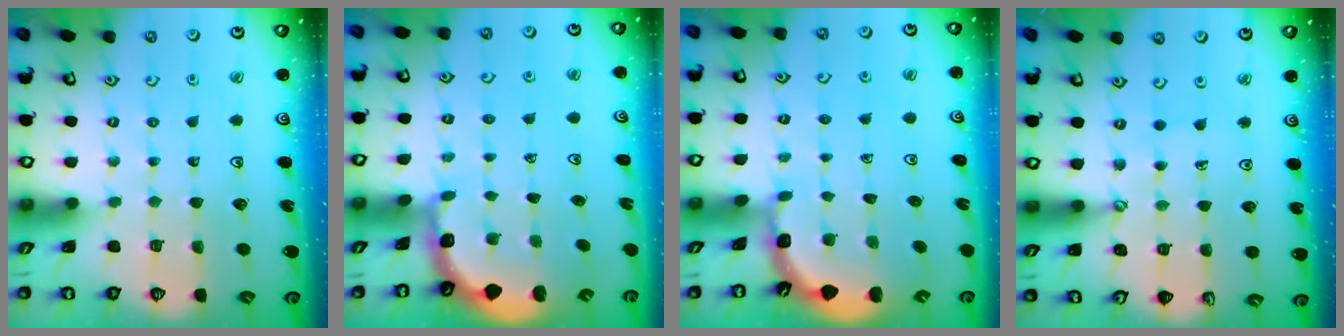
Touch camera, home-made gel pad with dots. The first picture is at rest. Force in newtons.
{"total": 1.8, "press": 1.8, "slide": 0.2}
{"total": 1.5, "press": 1.5, "slide": 0.1}
{"total": 1.0, "press": 1.0, "slide": 0.2}